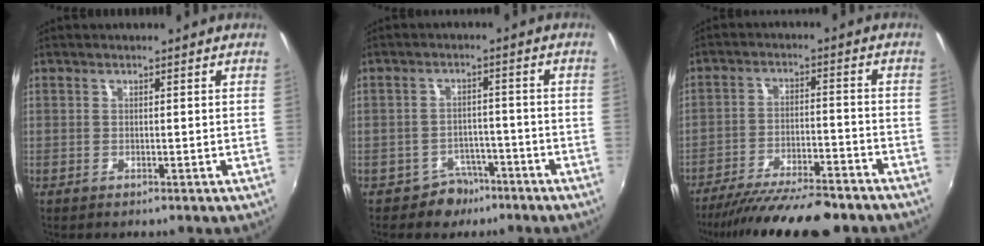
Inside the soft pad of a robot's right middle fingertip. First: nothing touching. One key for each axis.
{"total": 4.9, "fx": -3.5, "fy": 3.5, "fz": 0.2, "tx": -0.008, "ty": 0.021, "tz": -0.051}
{"total": 16.9, "fx": -14.6, "fy": 2.8, "fz": 8.1, "tx": -0.160, "ty": -0.033, "tz": -0.221}